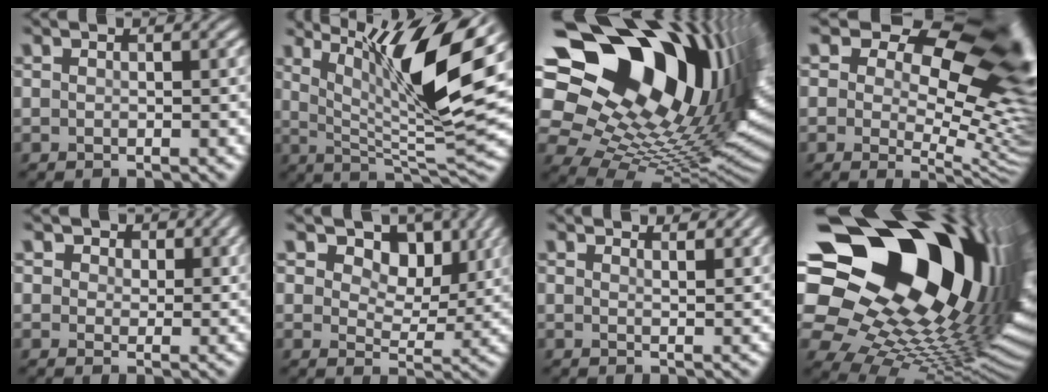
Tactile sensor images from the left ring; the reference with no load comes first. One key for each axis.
{"total": 10.5, "fx": 4.9, "fy": 1.9, "fz": 9.1, "tx": -0.149, "ty": -0.006, "tz": 0.088}
{"total": 20.3, "fx": 8.7, "fy": 11.8, "fz": 14.1, "tx": -0.253, "ty": 0.002, "tz": 0.168}
{"total": 15.1, "fx": 6.5, "fy": 7.9, "fz": 11.1, "tx": -0.130, "ty": 0.009, "tz": 0.100}
{"total": 1.8, "fx": 1.5, "fy": 0.9, "fz": -0.2, "tx": 0.003, "ty": -0.004, "tz": 0.013}
{"total": 5.9, "fx": 3.6, "fy": 3.5, "fz": 3.1, "tx": -0.048, "ty": -0.011, "tz": 0.040}
{"total": 2.6, "fx": 2.4, "fy": 0.6, "fz": 0.6, "tx": 0.014, "ty": 0.019, "tz": 0.005}
{"total": 21.5, "fx": 6.8, "fy": 13.1, "fz": 15.6, "tx": -0.251, "ty": -0.032, "tz": 0.135}